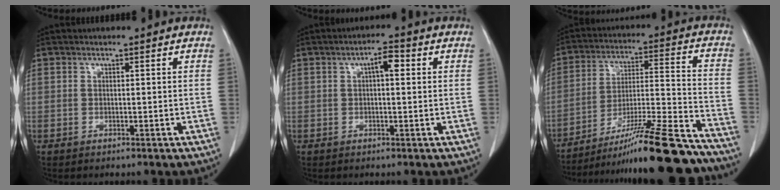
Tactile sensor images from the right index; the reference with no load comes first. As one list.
[{"total": 2.7, "force": [0.6, 1.0, 2.4], "torque": [-0.038, 0.010, 0.008]}, {"total": 25.0, "force": [-21.7, 0.2, 12.6], "torque": [-0.149, -0.011, -0.328]}]